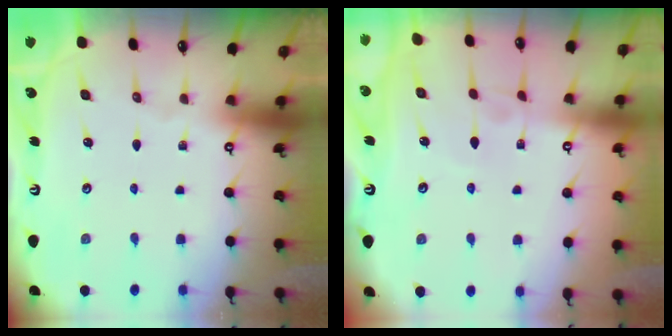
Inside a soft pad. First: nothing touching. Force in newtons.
{"total": 3.3, "press": 3.3, "slide": 0.2}